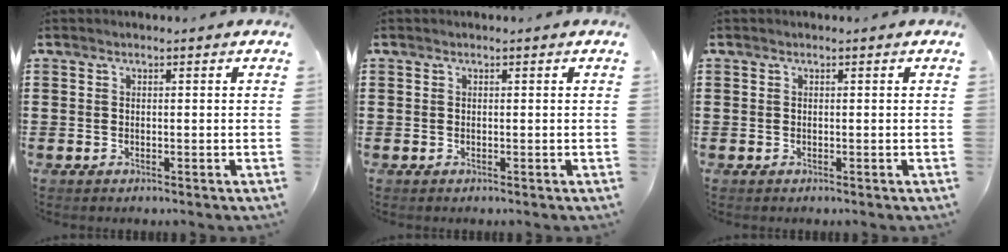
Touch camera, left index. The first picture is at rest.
{"total": 0.0}
{"total": 0.0}